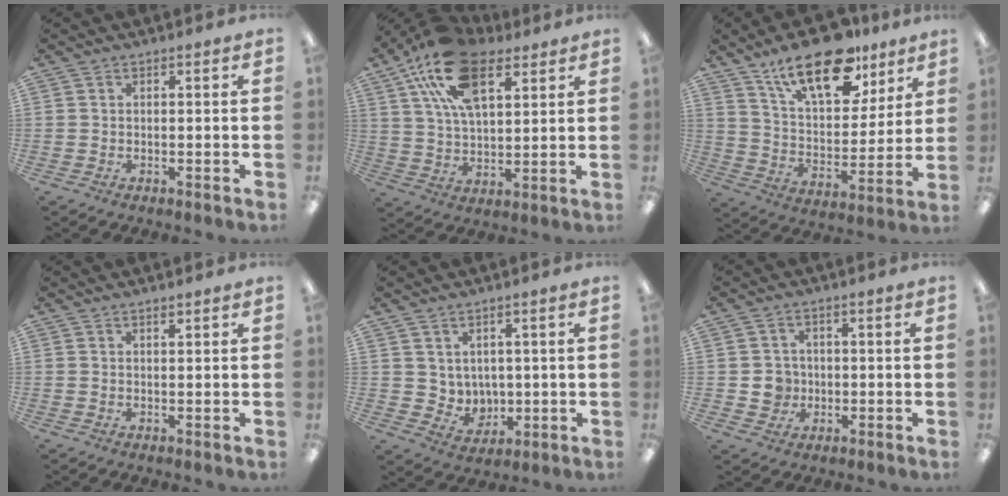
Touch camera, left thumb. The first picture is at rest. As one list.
[{"total": 19.7, "force": [10.1, 10.3, 13.3], "torque": [-0.247, -0.017, 0.180]}, {"total": 20.3, "force": [13.9, 9.0, 11.8], "torque": [-0.189, -0.068, 0.237]}, {"total": 0.9, "force": [0.8, 0.1, 0.4], "torque": [-0.008, 0.000, 0.014]}, {"total": 4.8, "force": [3.5, 3.4, -0.2], "torque": [-0.008, -0.022, 0.067]}, {"total": 4.7, "force": [-0.5, 4.5, 1.3], "torque": [-0.013, 0.005, -0.008]}]